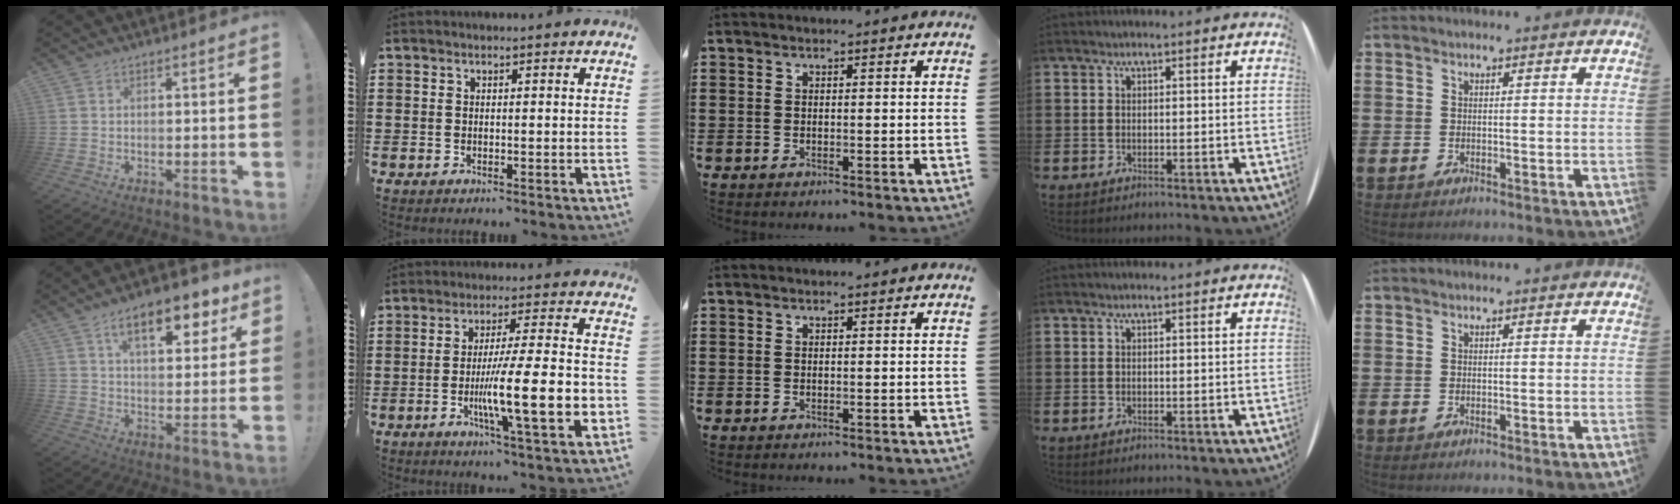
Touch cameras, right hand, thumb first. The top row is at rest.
{"thumb": {"total": 14.3, "force": [7.4, 6.0, 10.6], "torque": [-0.147, -0.032, 0.119]}, "index": {"total": 15.2, "force": [-3.2, 2.5, 14.7], "torque": [-0.251, -0.019, -0.059]}}